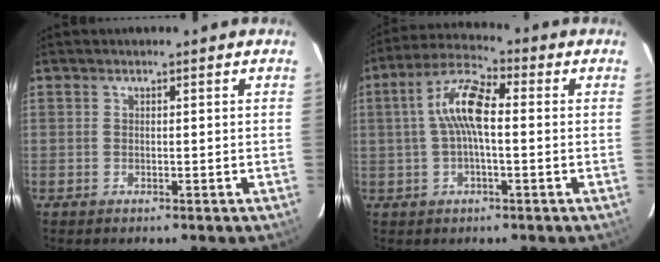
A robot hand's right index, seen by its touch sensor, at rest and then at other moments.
{"total": 9.2, "force": [0.5, 3.0, 8.6], "torque": [-0.176, 0.023, 0.005]}